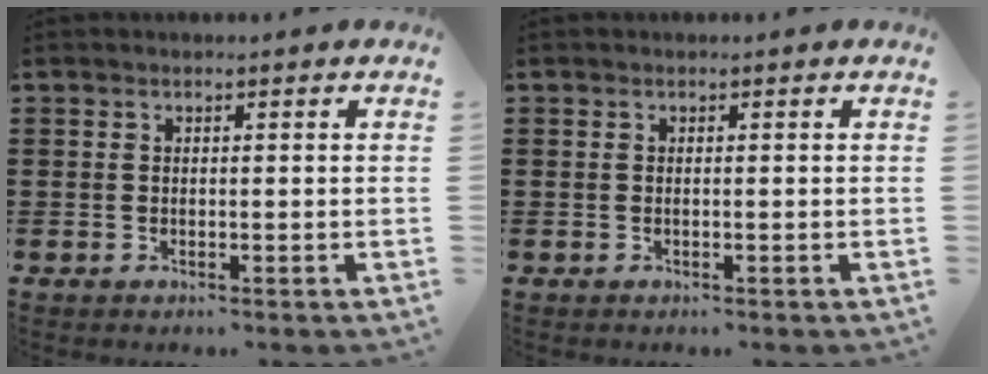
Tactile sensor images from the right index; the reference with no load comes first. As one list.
[{"total": 0.0}]